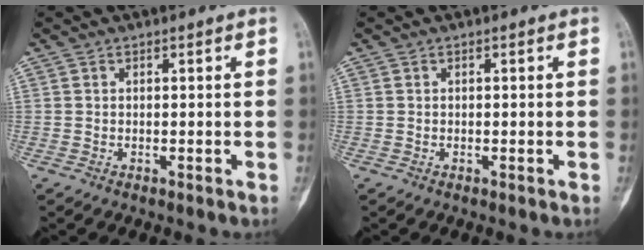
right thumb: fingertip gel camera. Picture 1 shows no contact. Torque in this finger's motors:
{"motor_torque": [-0.37, 0.05, -0.25, 0.04, -0.08]}